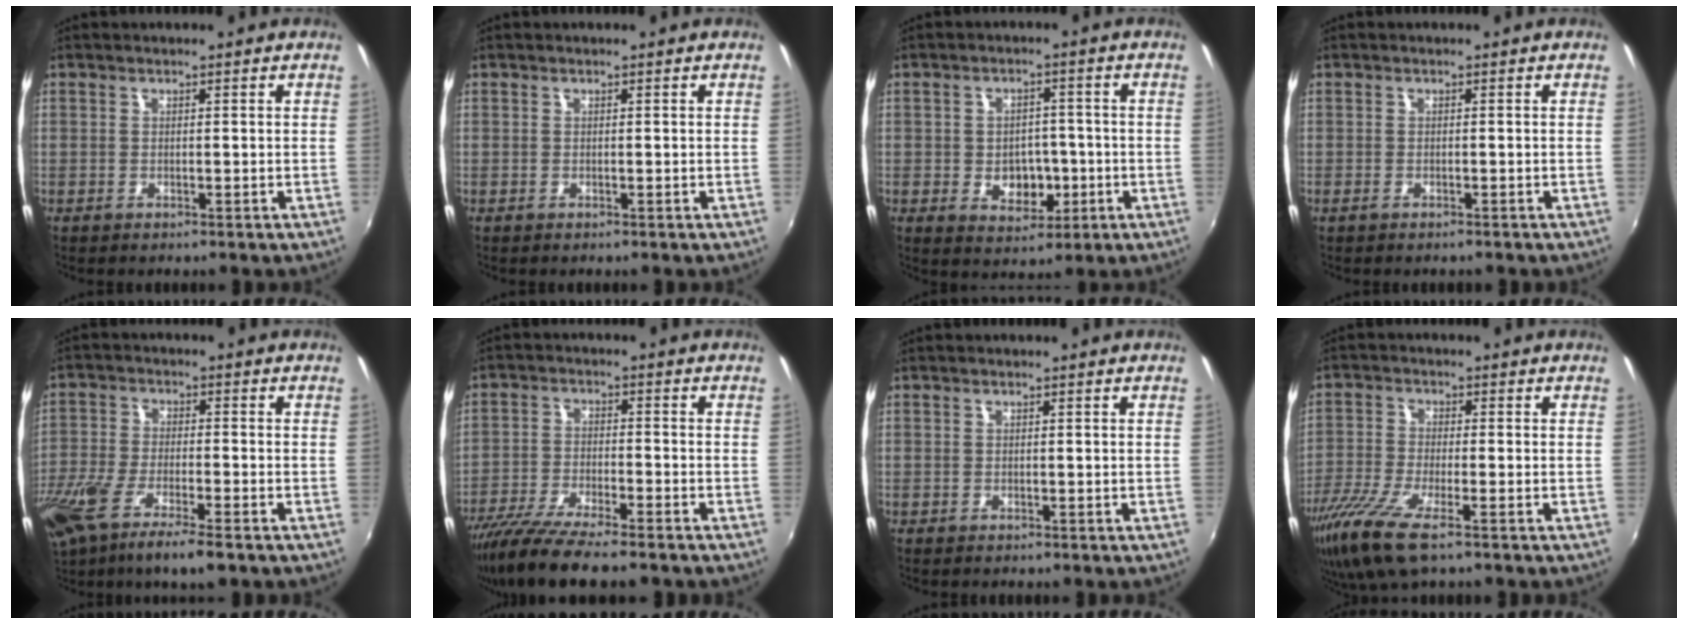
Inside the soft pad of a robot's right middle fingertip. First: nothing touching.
{"total": 0.0}
{"total": 6.6, "force": [-1.6, 4.9, 4.1], "torque": [-0.070, 0.000, -0.013]}
{"total": 1.3, "force": [-0.9, 0.7, 0.8], "torque": [-0.015, -0.005, -0.015]}
{"total": 13.1, "force": [-8.6, 2.8, 9.4], "torque": [-0.210, -0.049, -0.164]}
{"total": 12.2, "force": [-10.1, 1.5, 6.8], "torque": [-0.148, -0.039, -0.180]}
{"total": 0.0}
{"total": 11.1, "force": [-7.1, 2.2, 8.2], "torque": [-0.190, -0.039, -0.138]}